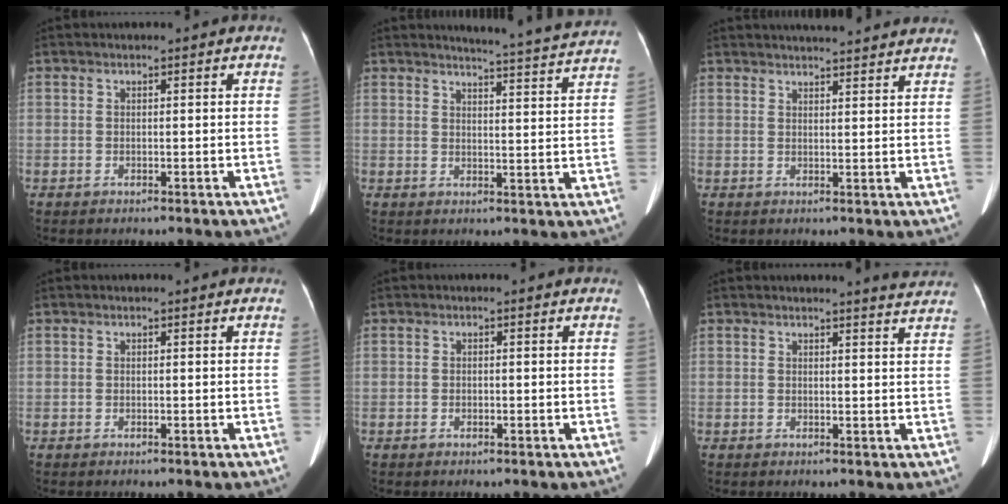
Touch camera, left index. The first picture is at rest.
{"total": 12.3, "force": [11.9, -1.5, 2.6], "torque": [-0.044, -0.046, 0.129]}
{"total": 12.3, "force": [11.5, 1.2, 4.3], "torque": [-0.053, 0.021, 0.133]}
{"total": 0.0}
{"total": 0.6, "force": [-0.4, 0.4, 0.4], "torque": [-0.008, 0.001, -0.004]}
{"total": 4.6, "force": [4.5, -0.2, 1.1], "torque": [-0.017, -0.010, 0.031]}